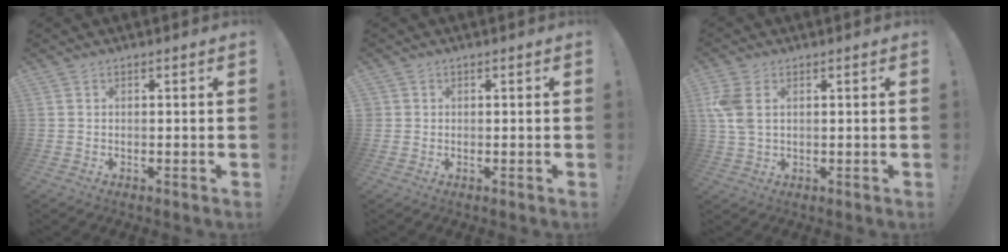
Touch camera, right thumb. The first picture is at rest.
{"total": 1.6, "force": [0.4, 1.5, 0.1], "torque": [0.000, 0.000, 0.007]}
{"total": 6.6, "force": [1.8, 4.0, 5.0], "torque": [-0.110, -0.001, 0.033]}